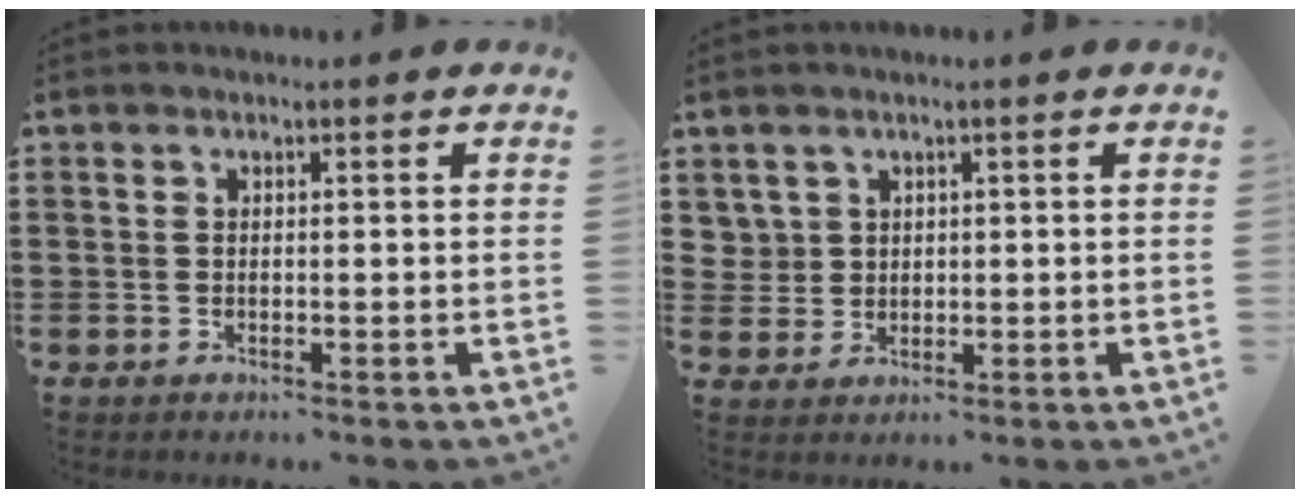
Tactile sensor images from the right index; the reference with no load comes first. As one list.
[{"total": 2.5, "force": [1.3, 2.2, 0.2], "torque": [-0.015, 0.009, 0.023]}]